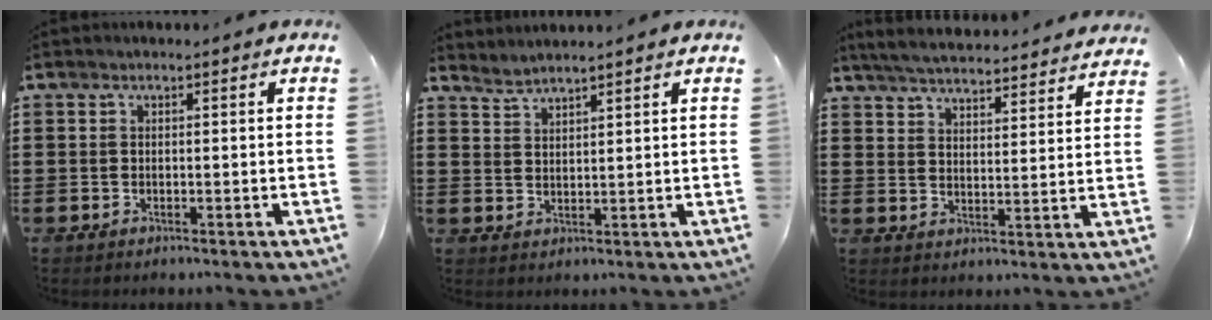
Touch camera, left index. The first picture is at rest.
{"total": 2.0, "force": [2.0, -0.3, -0.2], "torque": [-0.002, -0.004, 0.039]}
{"total": 5.0, "force": [4.9, -0.3, 0.9], "torque": [-0.039, -0.033, 0.085]}